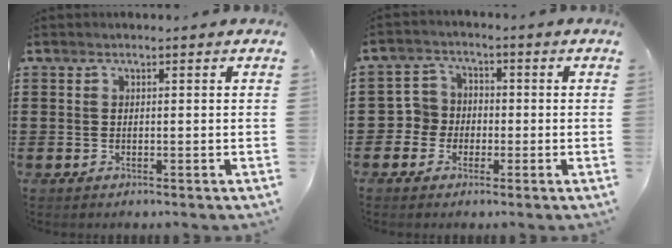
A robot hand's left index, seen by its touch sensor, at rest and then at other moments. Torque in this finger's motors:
{"motor_torque": [0.04, 0.15, 0.01, -0.01]}